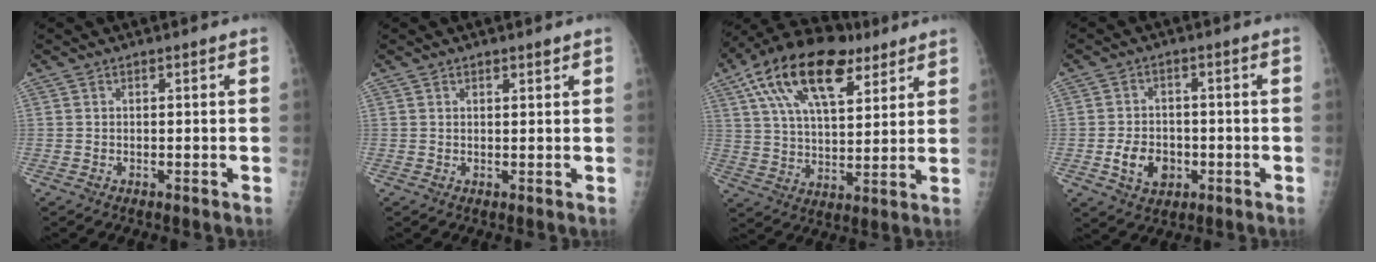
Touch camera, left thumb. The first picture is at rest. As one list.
[{"total": 1.3, "force": [0.9, 0.4, 0.8], "torque": [-0.008, -0.004, 0.013]}, {"total": 20.8, "force": [10.7, 10.0, 14.7], "torque": [-0.243, -0.008, 0.185]}, {"total": 6.9, "force": [-1.9, 5.3, 4.0], "torque": [-0.049, 0.009, -0.028]}]